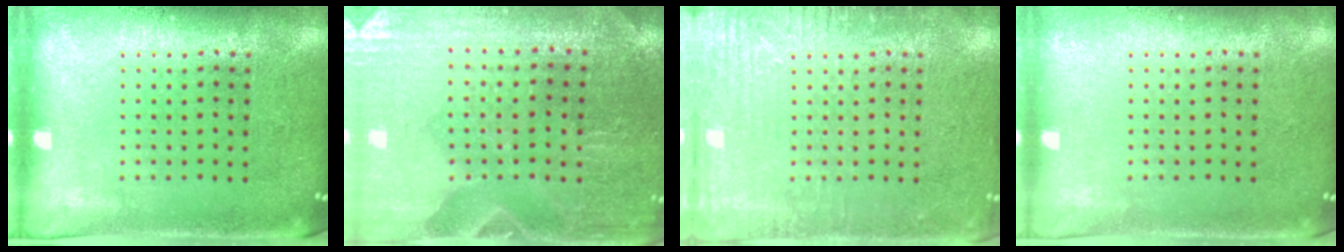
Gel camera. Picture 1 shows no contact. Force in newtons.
{"total": 0.8, "press": 0.8, "slide": 0.2}
{"total": 3.0, "press": 3.0, "slide": 0.3}
{"total": 0.0}